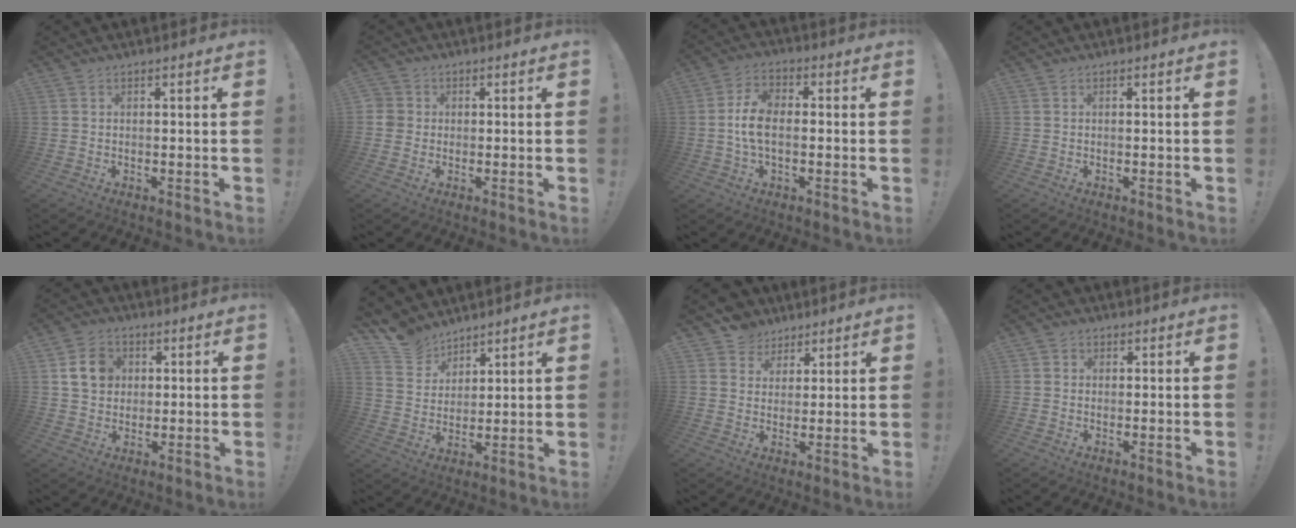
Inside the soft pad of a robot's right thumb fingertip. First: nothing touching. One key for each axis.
{"total": 3.6, "fx": -0.1, "fy": 3.4, "fz": 1.2, "tx": -0.024, "ty": 0.007, "tz": -0.002}
{"total": 8.8, "fx": -0.9, "fy": 5.2, "fz": 7.0, "tx": -0.120, "ty": 0.006, "tz": -0.013}
{"total": 0.0}
{"total": 9.4, "fx": 2.8, "fy": 8.0, "fz": 4.0, "tx": -0.054, "ty": -0.001, "tz": 0.058}
{"total": 10.2, "fx": 8.3, "fy": 5.7, "fz": 1.5, "tx": -0.031, "ty": -0.065, "tz": 0.163}
{"total": 6.7, "fx": 4.2, "fy": 5.2, "fz": 0.5, "tx": -0.009, "ty": -0.026, "tz": 0.085}
{"total": 1.7, "fx": 0.2, "fy": 1.6, "fz": 0.5, "tx": -0.001, "ty": -0.001, "tz": 0.002}